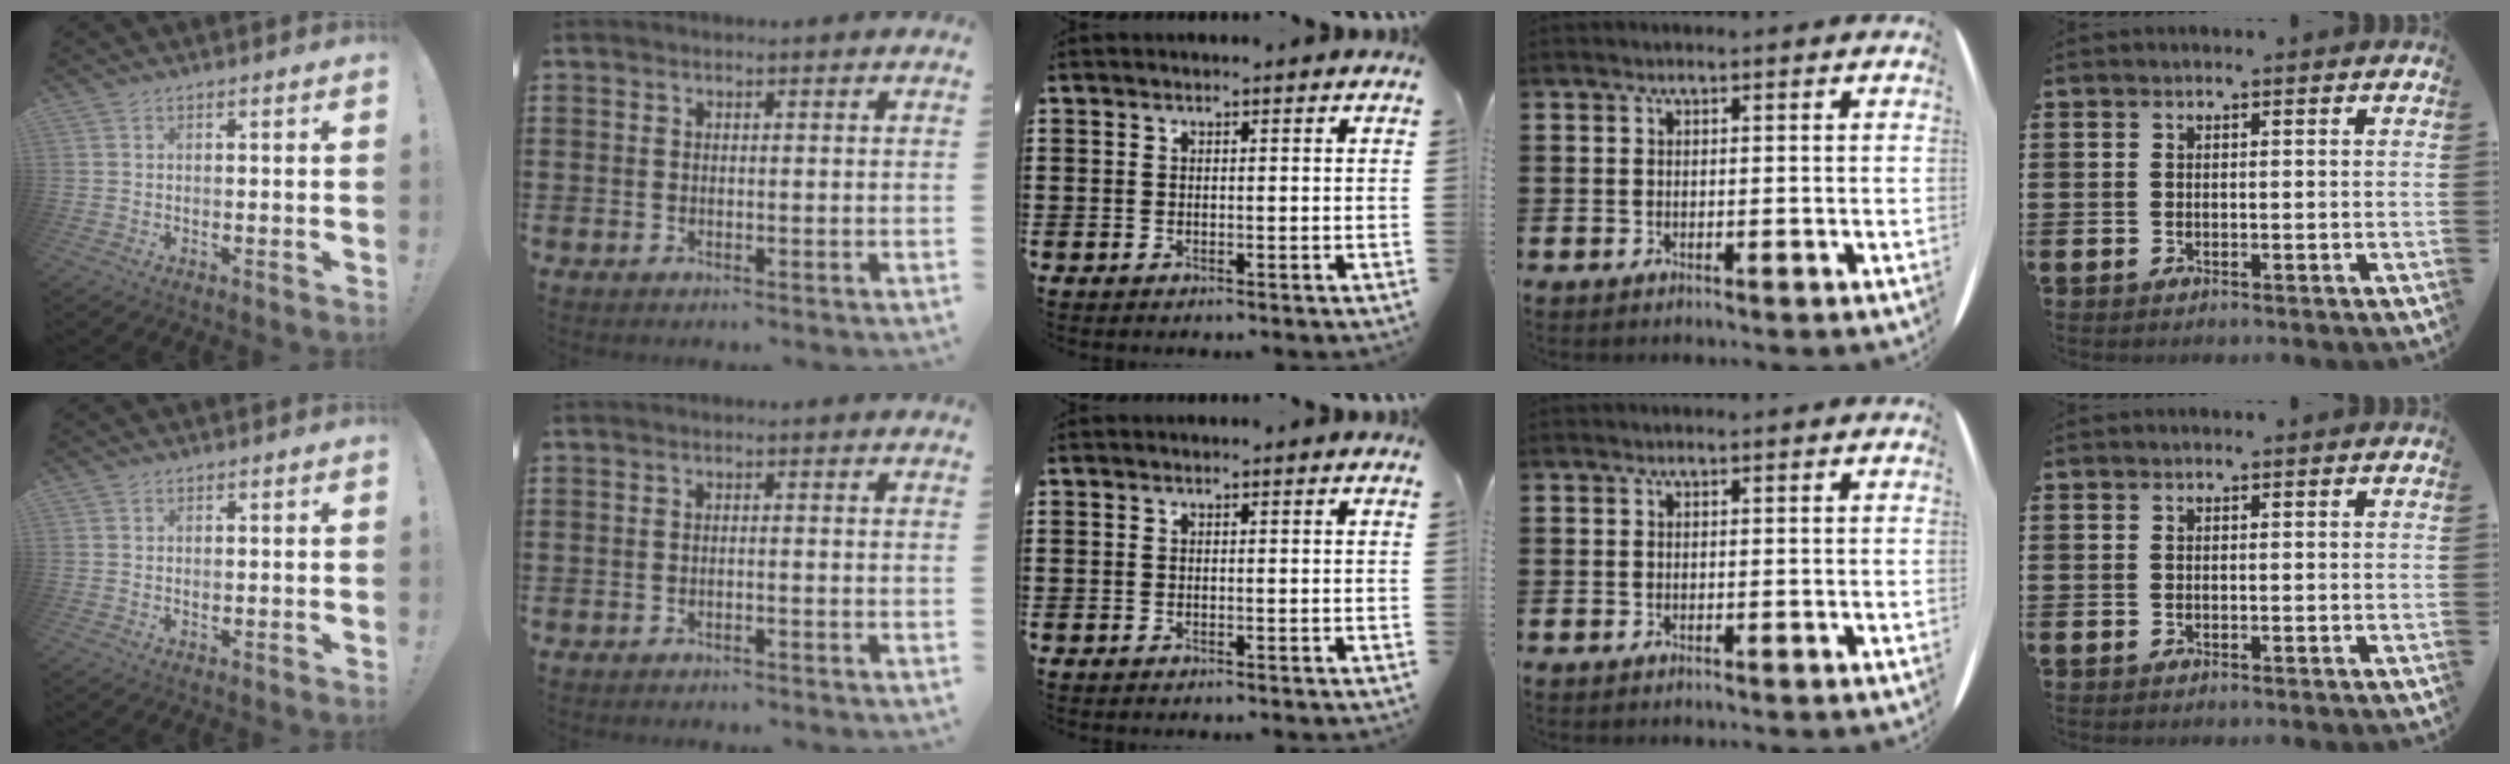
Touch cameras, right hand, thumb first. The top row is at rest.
{"thumb": {"total": 0.6, "force": [0.2, 0.5, 0.1], "torque": [-0.002, 0.000, 0.004]}, "index": {"total": 0.9, "force": [-0.9, 0.0, 0.3], "torque": [-0.007, -0.001, -0.017]}}